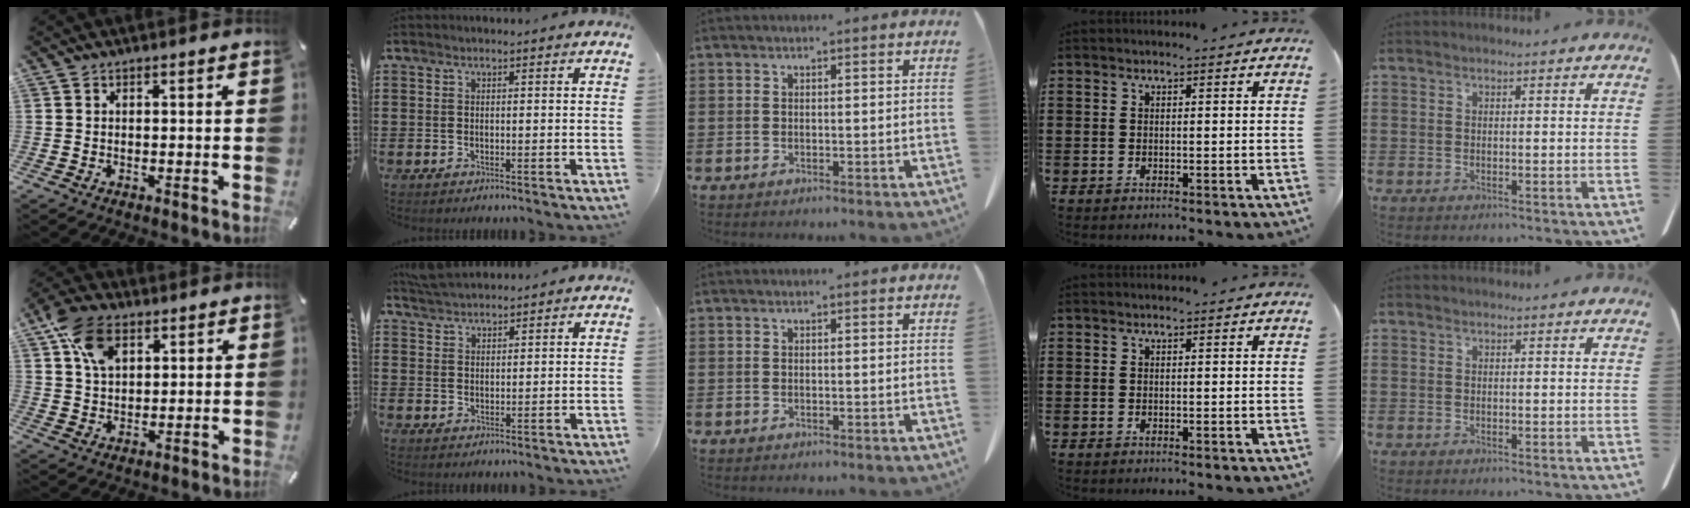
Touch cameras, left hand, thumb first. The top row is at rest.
{"thumb": {"total": 10.9, "force": [4.8, 7.1, 6.7], "torque": [-0.130, 0.000, 0.092]}, "index": {"total": 3.7, "force": [3.6, 0.8, 0.3], "torque": [-0.016, -0.004, 0.072]}}